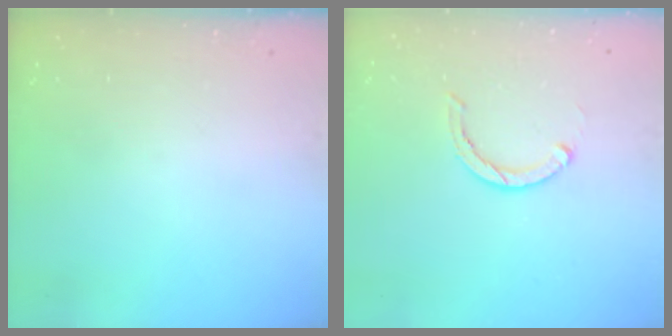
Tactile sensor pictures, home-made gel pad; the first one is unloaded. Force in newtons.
{"total": 3.5, "press": 3.4, "slide": 0.5}